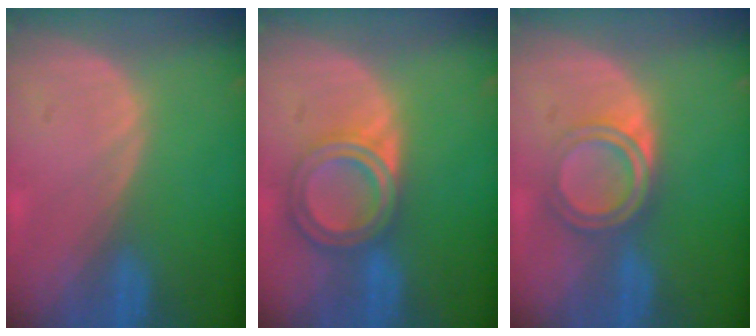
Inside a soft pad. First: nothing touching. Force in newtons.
{"total": 6.9, "press": 6.1, "slide": 3.1}
{"total": 5.3, "press": 4.9, "slide": 1.9}